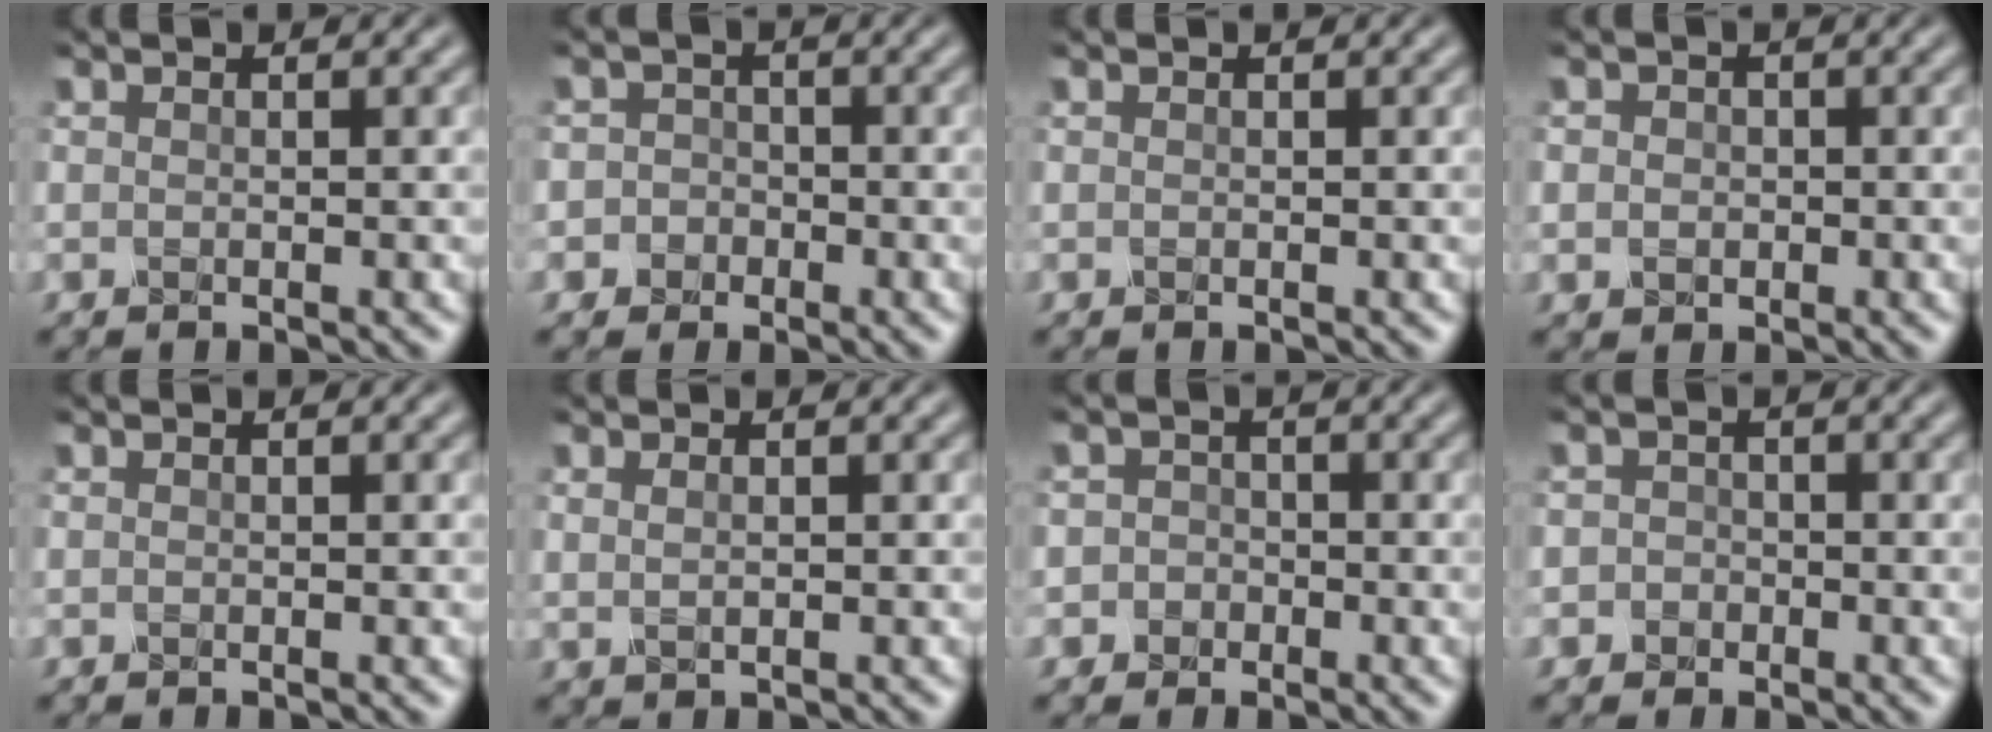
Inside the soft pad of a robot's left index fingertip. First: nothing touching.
{"total": 2.9, "force": [-1.0, 2.7, 0.4], "torque": [0.027, 0.008, -0.037]}
{"total": 0.0}
{"total": 1.6, "force": [0.1, 1.4, 0.6], "torque": [-0.003, 0.000, -0.003]}
{"total": 0.0}
{"total": 0.9, "force": [0.4, 0.5, 0.7], "torque": [-0.018, -0.003, 0.013]}
{"total": 2.4, "force": [-0.8, 2.3, 0.3], "torque": [0.022, 0.009, -0.031]}
{"total": 1.8, "force": [-0.4, 1.7, 0.3], "torque": [0.013, 0.008, -0.022]}